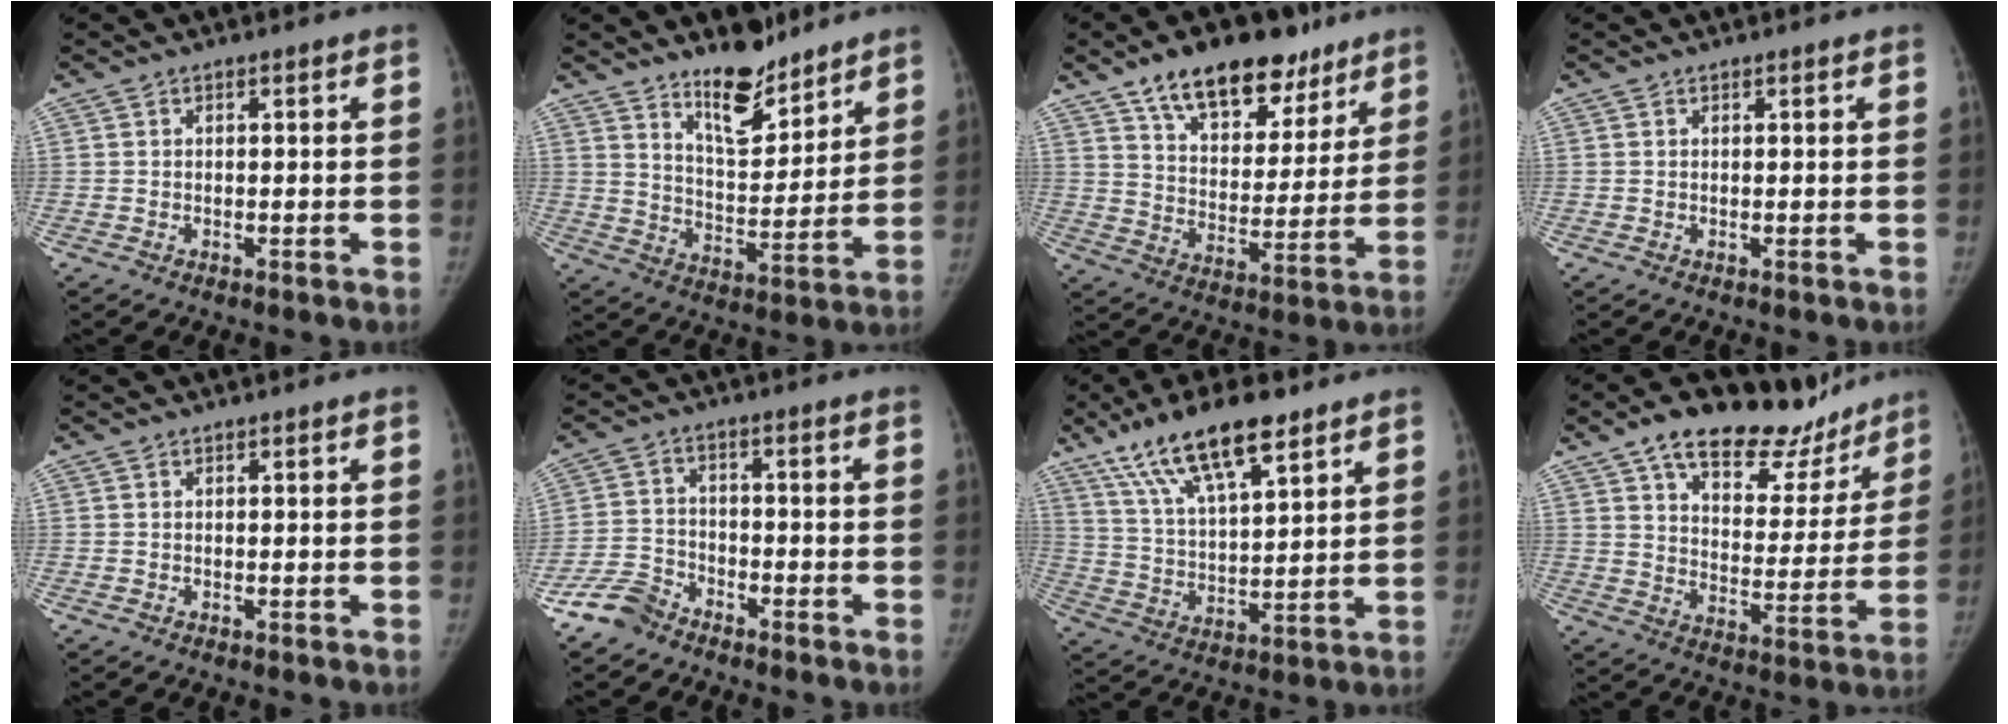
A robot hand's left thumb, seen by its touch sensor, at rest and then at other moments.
{"total": 11.6, "force": [9.1, 4.4, 5.7], "torque": [-0.064, -0.077, 0.157]}
{"total": 19.0, "force": [12.5, 10.0, 10.1], "torque": [-0.104, -0.043, 0.201]}
{"total": 0.0}
{"total": 0.0}
{"total": 5.9, "force": [-4.8, 3.1, 1.1], "torque": [-0.016, 0.019, -0.105]}
{"total": 16.1, "force": [10.4, 5.0, 11.2], "torque": [-0.181, -0.032, 0.194]}
{"total": 22.2, "force": [16.5, 10.3, 10.7], "torque": [-0.115, -0.063, 0.241]}